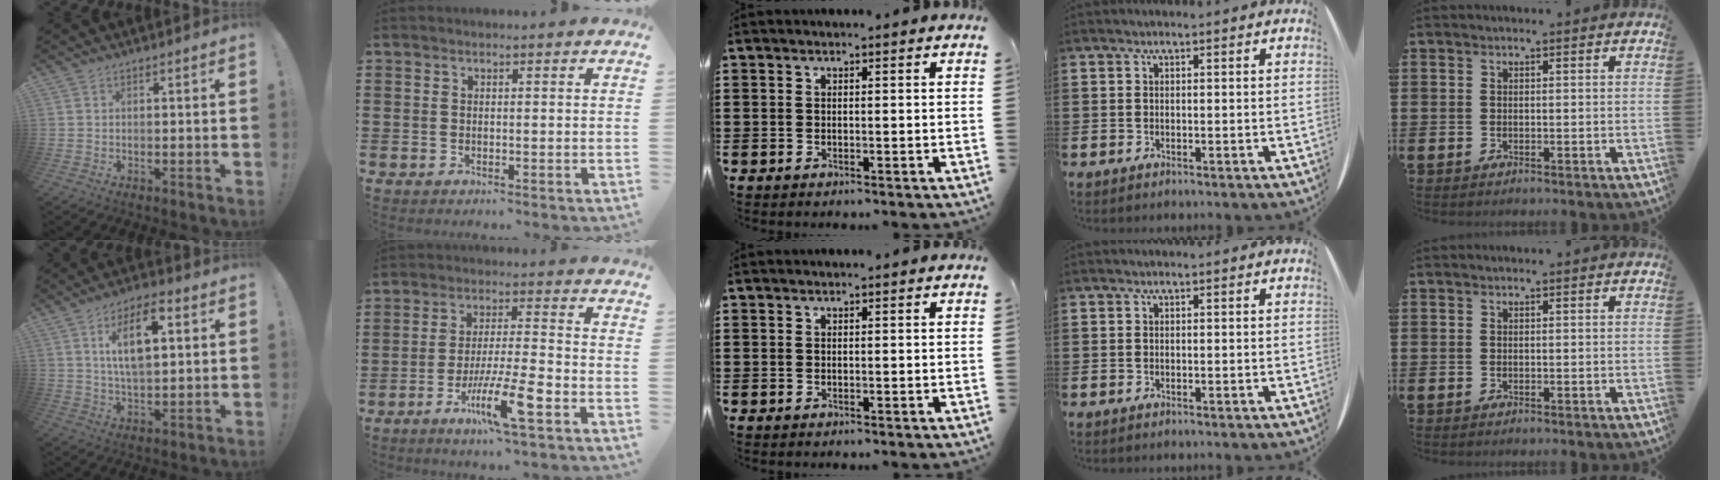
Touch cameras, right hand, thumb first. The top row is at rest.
{"thumb": {"total": 12.6, "force": [4.0, 6.0, 10.2], "torque": [-0.171, 0.006, 0.068]}, "index": {"total": 10.0, "force": [-4.9, 1.1, 8.7], "torque": [-0.171, -0.005, -0.093]}}